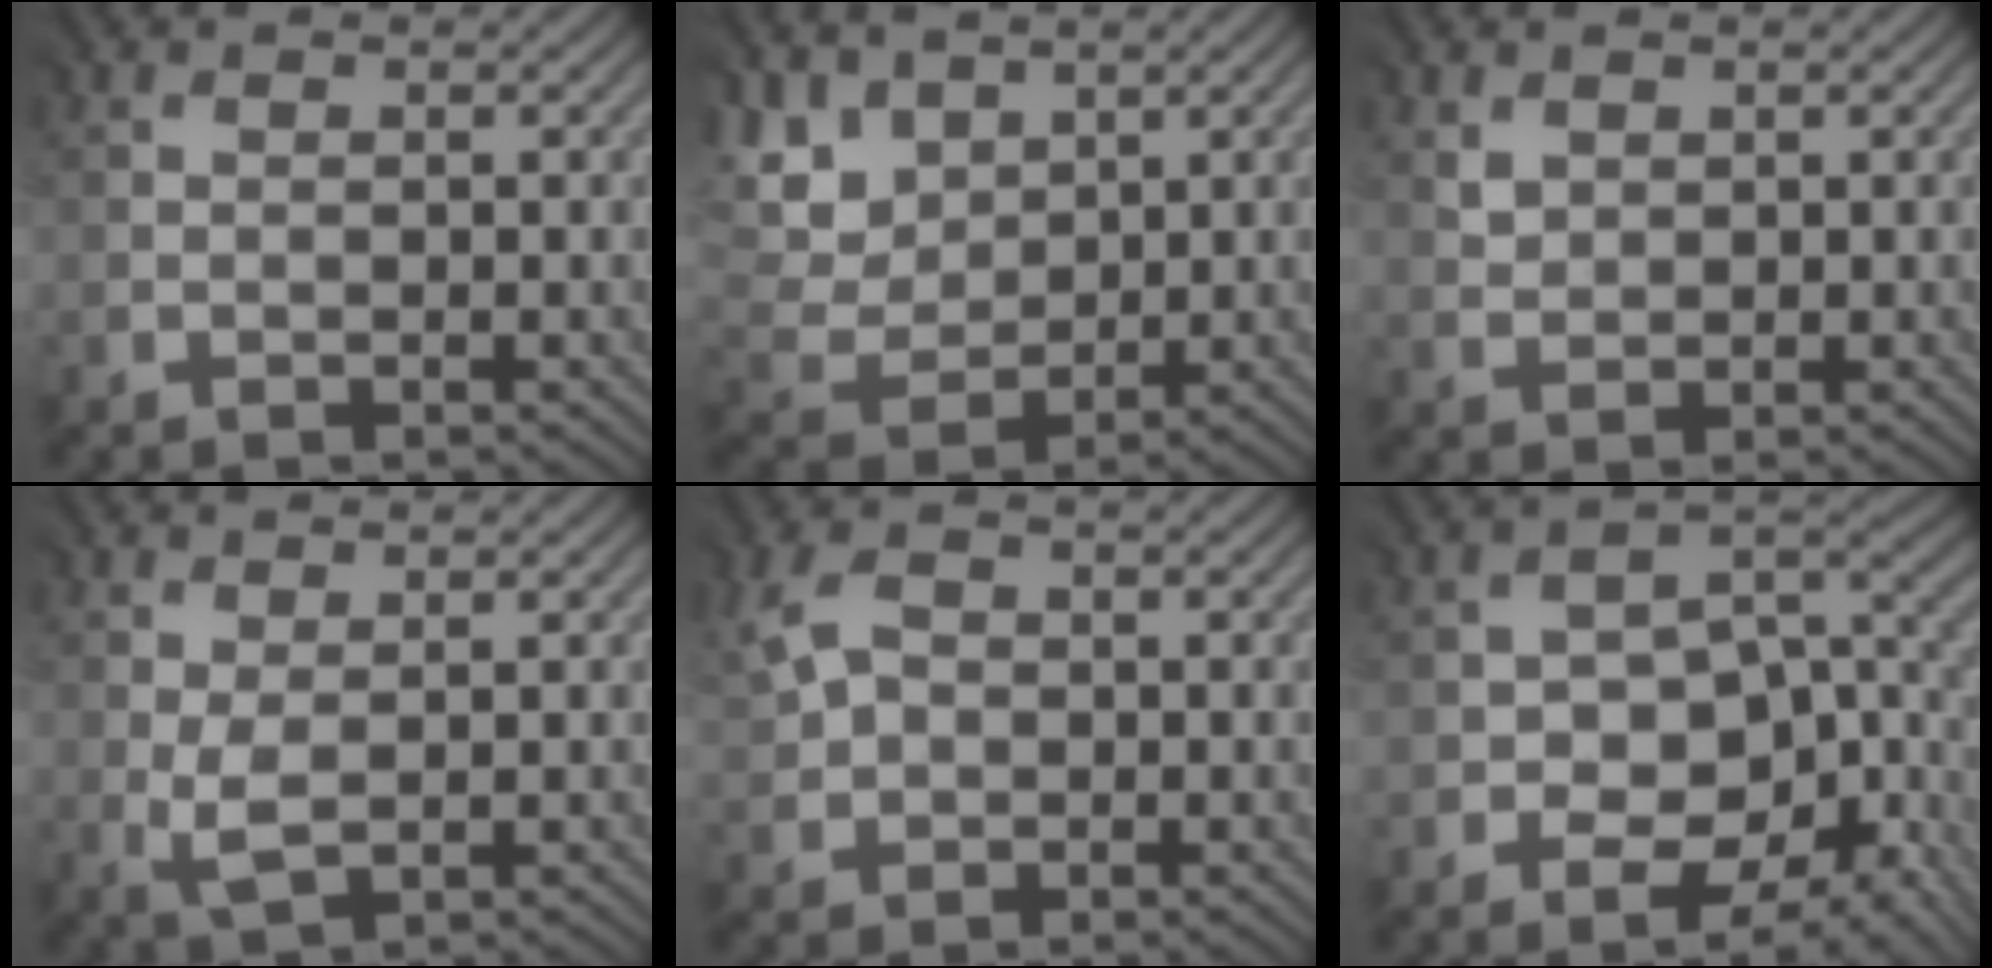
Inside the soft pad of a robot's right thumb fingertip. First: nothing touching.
{"total": 6.4, "force": [4.0, 4.3, 2.6], "torque": [-0.111, 0.003, 0.082]}
{"total": 1.7, "force": [1.2, 1.2, 0.3], "torque": [-0.011, -0.001, 0.026]}
{"total": 2.3, "force": [0.2, 1.2, 1.9], "torque": [-0.057, -0.003, 0.007]}
{"total": 3.7, "force": [1.1, 2.8, 2.2], "torque": [-0.055, 0.008, 0.018]}
{"total": 12.5, "force": [-6.4, 6.7, 8.4], "torque": [-0.126, -0.019, -0.098]}